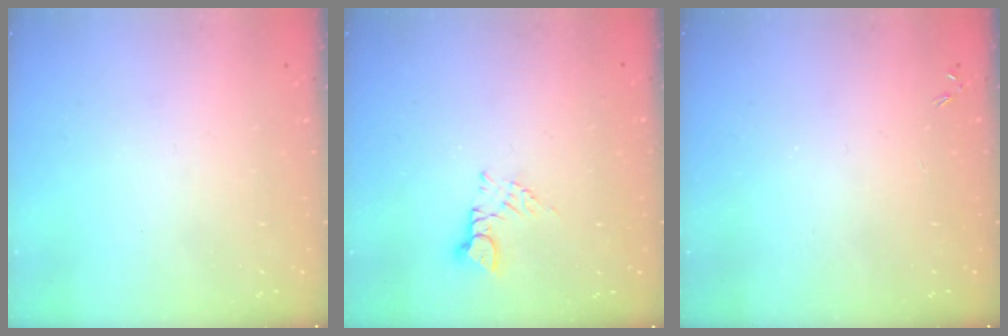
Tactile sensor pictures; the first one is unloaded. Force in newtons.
{"total": 3.0, "press": 3.0, "slide": 0.4}
{"total": 0.0}